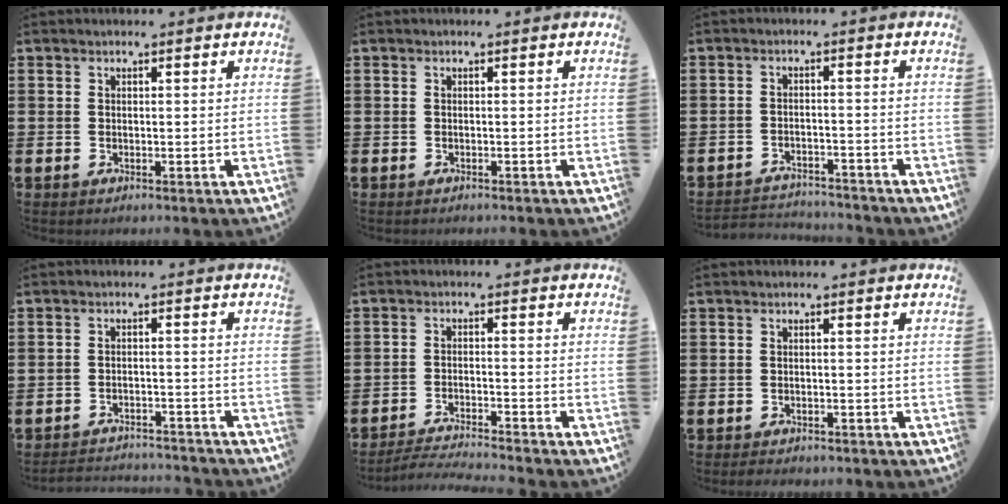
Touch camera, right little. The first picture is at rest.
{"total": 0.0}
{"total": 2.6, "force": [-2.6, 0.2, -0.3], "torque": [-0.004, 0.001, -0.057]}
{"total": 2.6, "force": [-2.6, 0.0, -0.1], "torque": [-0.005, 0.004, -0.056]}
{"total": 2.9, "force": [-2.9, -0.2, 0.5], "torque": [-0.008, 0.001, -0.059]}
{"total": 1.0, "force": [-1.0, 0.2, 0.1], "torque": [-0.006, 0.001, -0.022]}